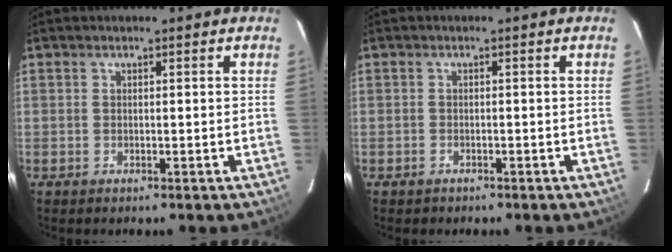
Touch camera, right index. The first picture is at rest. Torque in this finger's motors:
{"motor_torque": [0.22, -0.40, -0.14, -0.03]}